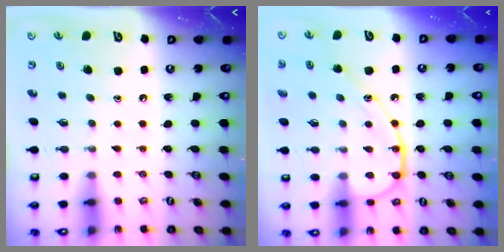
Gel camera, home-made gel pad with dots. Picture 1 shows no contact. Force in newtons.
{"total": 12.6, "press": 12.6, "slide": 0.5}